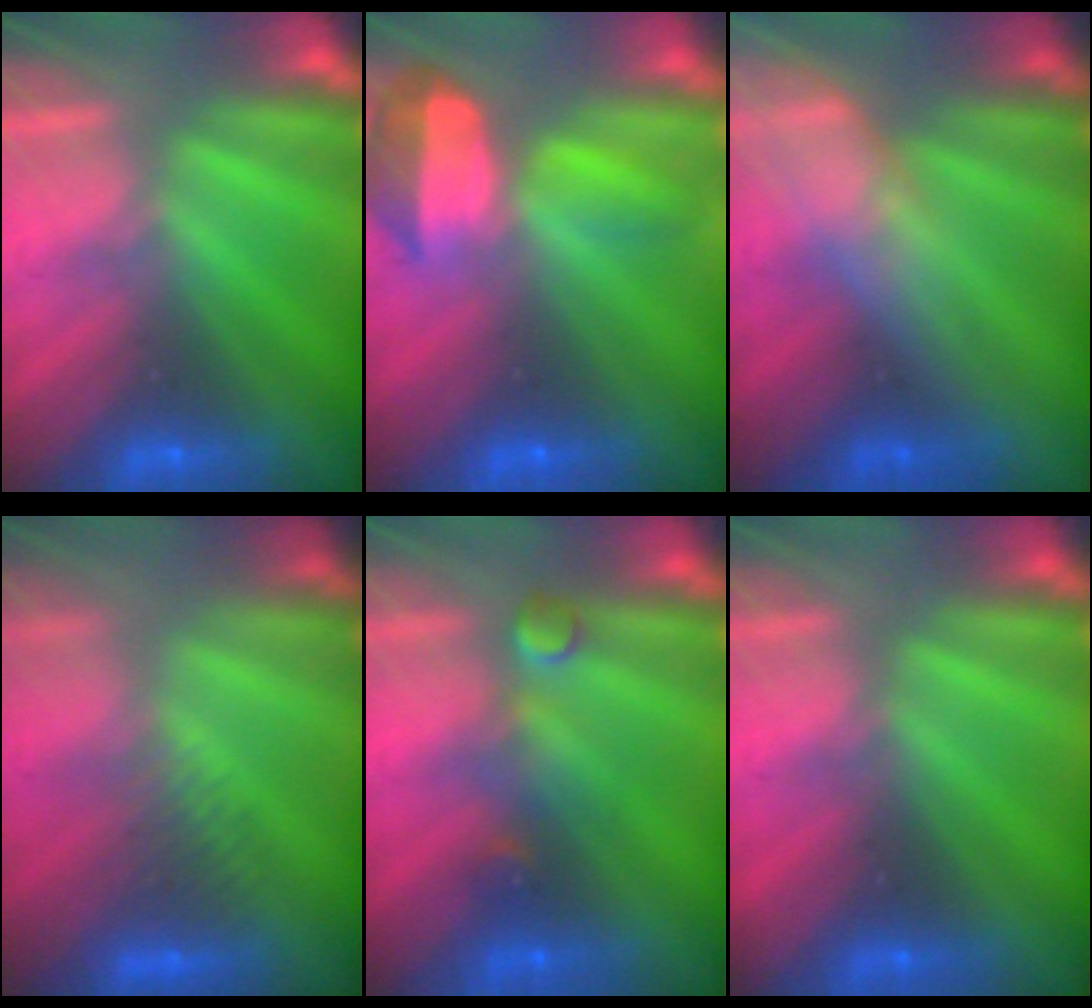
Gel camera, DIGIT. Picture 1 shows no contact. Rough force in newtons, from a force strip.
{"total": 7.5}
{"total": 2.9}
{"total": 3.1}
{"total": 2.9}
{"total": 2.2}